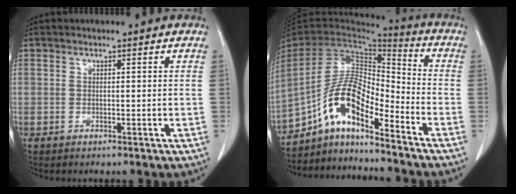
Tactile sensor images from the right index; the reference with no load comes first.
{"total": 13.5, "force": [-9.0, 3.4, 9.5], "torque": [-0.190, 0.026, -0.163]}